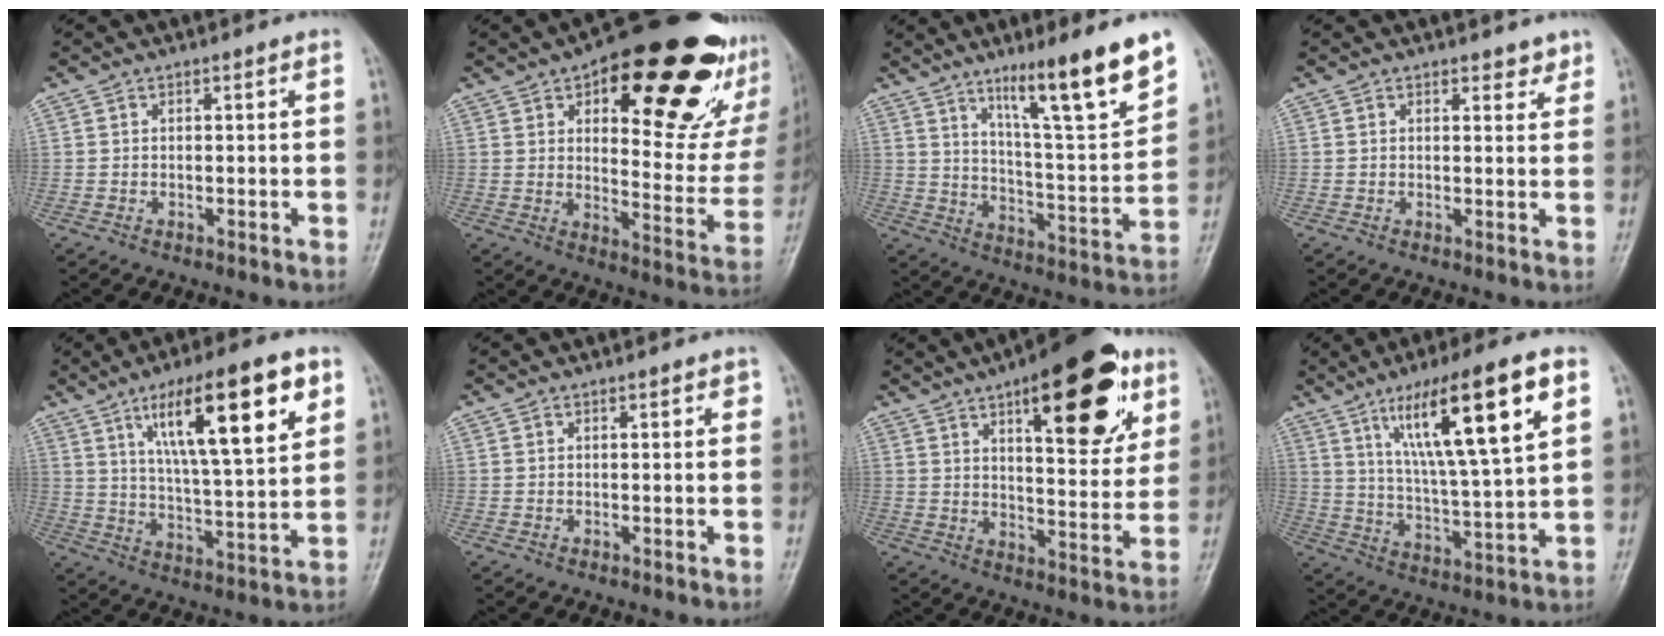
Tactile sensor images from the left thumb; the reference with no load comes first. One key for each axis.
{"total": 30.7, "fx": 15.5, "fy": 12.5, "fz": 23.4, "tx": -0.265, "ty": -0.030, "tz": 0.215}
{"total": 17.1, "fx": 11.3, "fy": 1.8, "fz": 12.8, "tx": -0.180, "ty": -0.070, "tz": 0.186}
{"total": 2.4, "fx": 1.9, "fy": 1.1, "fz": 0.9, "tx": 0.005, "ty": -0.011, "tz": 0.021}
{"total": 19.2, "fx": 8.9, "fy": 4.7, "fz": 16.4, "tx": -0.244, "ty": -0.028, "tz": 0.147}
{"total": 1.0, "fx": 0.5, "fy": 0.6, "fz": 0.7, "tx": -0.005, "ty": 0.000, "tz": 0.003}
{"total": 21.9, "fx": 10.8, "fy": 8.4, "fz": 17.1, "tx": -0.201, "ty": -0.034, "tz": 0.155}
{"total": 19.3, "fx": 8.6, "fy": 3.3, "fz": 16.9, "tx": -0.276, "ty": -0.024, "tz": 0.149}